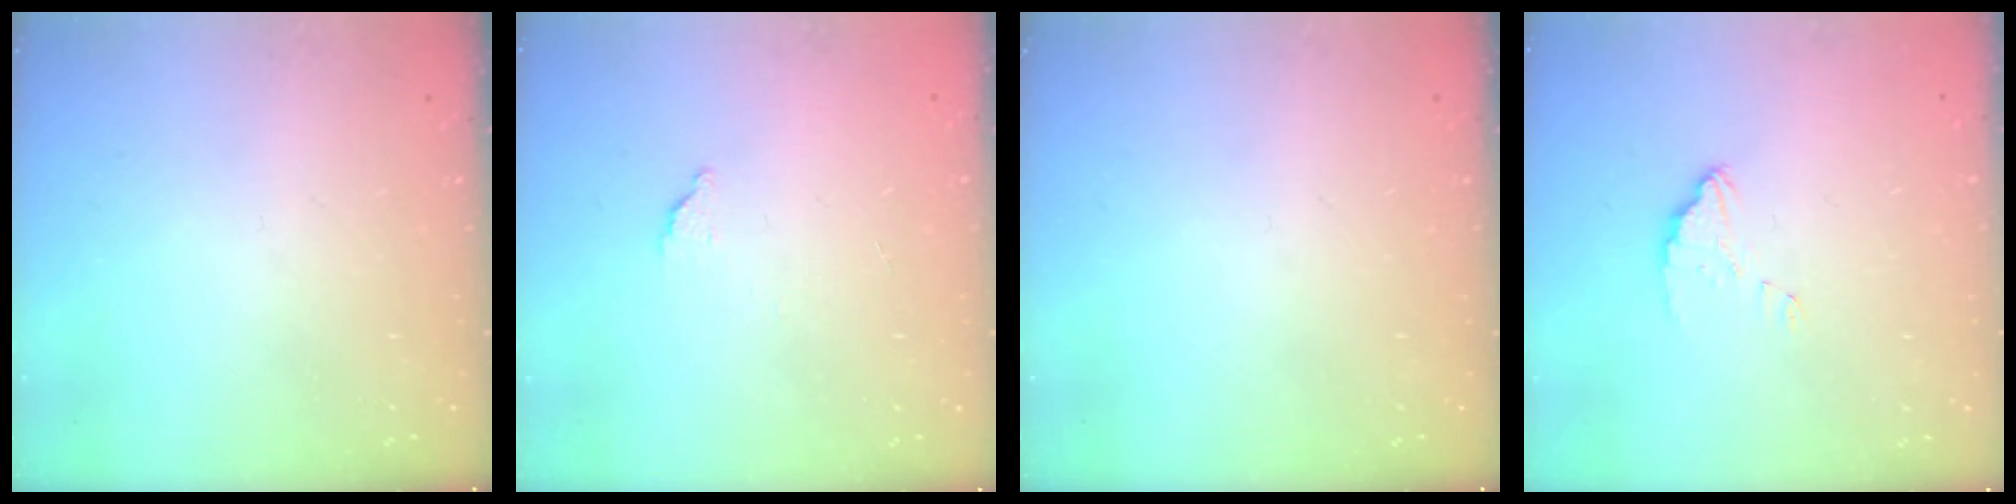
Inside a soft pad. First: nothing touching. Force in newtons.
{"total": 2.0, "press": 2.0, "slide": 0.1}
{"total": 0.0}
{"total": 2.5, "press": 2.5, "slide": 0.2}